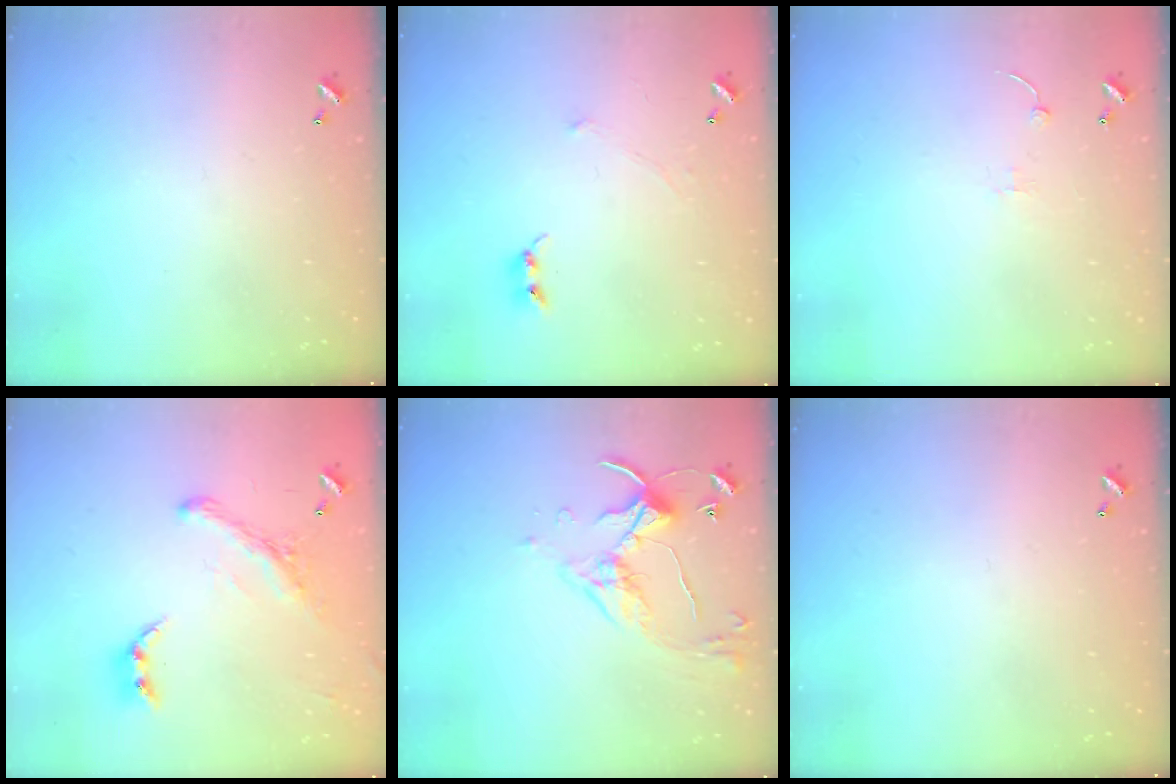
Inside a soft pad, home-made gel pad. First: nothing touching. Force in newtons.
{"total": 1.5, "press": 1.4, "slide": 0.6}
{"total": 0.8, "press": 0.7, "slide": 0.4}
{"total": 2.9, "press": 2.5, "slide": 1.4}
{"total": 5.3, "press": 5.3, "slide": 0.7}
{"total": 0.0}